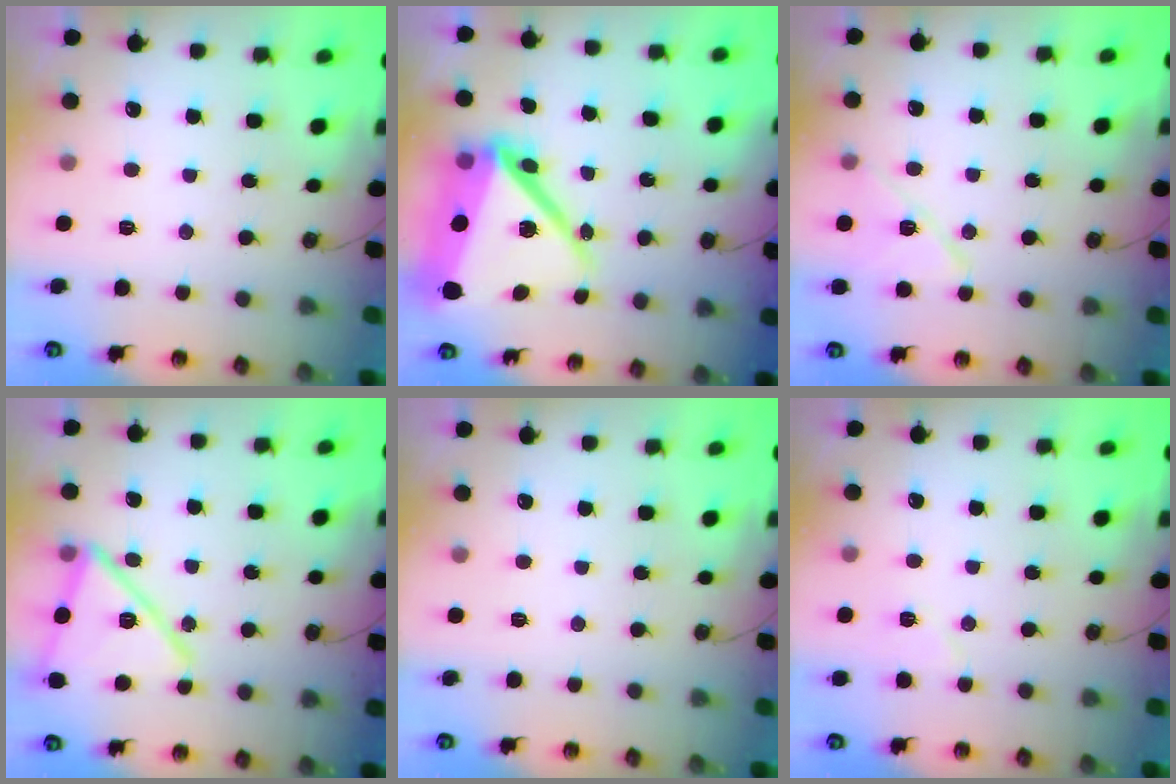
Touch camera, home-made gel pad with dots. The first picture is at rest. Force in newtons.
{"total": 22.4, "press": 22.3, "slide": 2.0}
{"total": 10.1, "press": 10.0, "slide": 1.4}
{"total": 17.0, "press": 17.0, "slide": 1.1}
{"total": 0.0}
{"total": 5.4, "press": 5.0, "slide": 2.1}